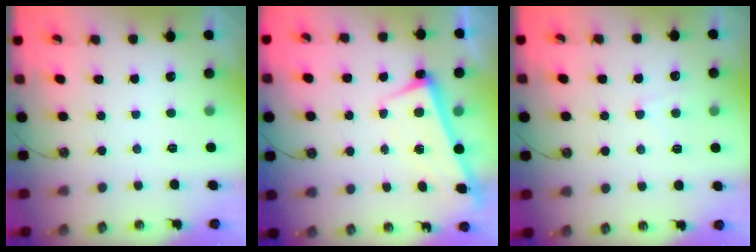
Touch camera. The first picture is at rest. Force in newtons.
{"total": 2.6, "press": 2.4, "slide": 0.9}
{"total": 2.6, "press": 2.5, "slide": 0.4}